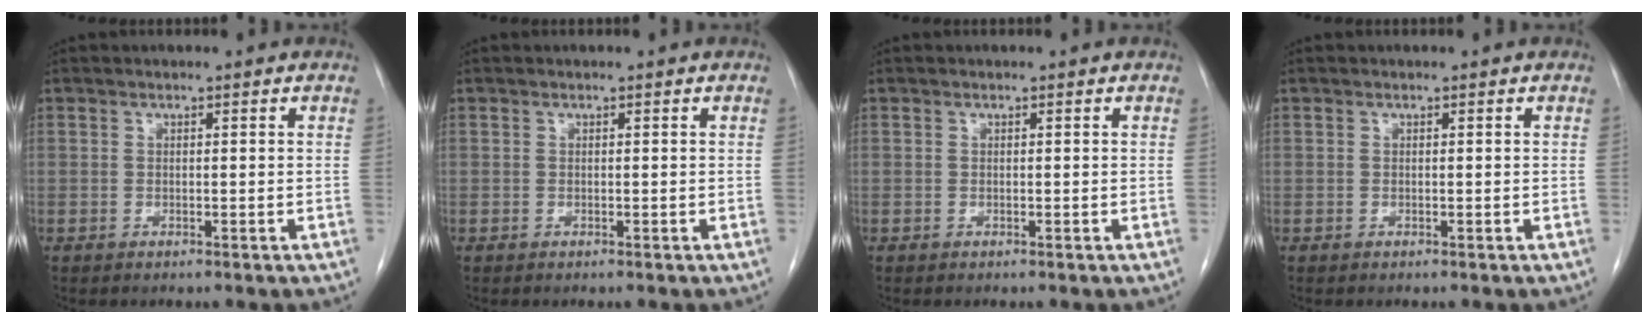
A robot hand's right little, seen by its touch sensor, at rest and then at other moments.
{"total": 0.0}
{"total": 0.0}
{"total": 0.0}